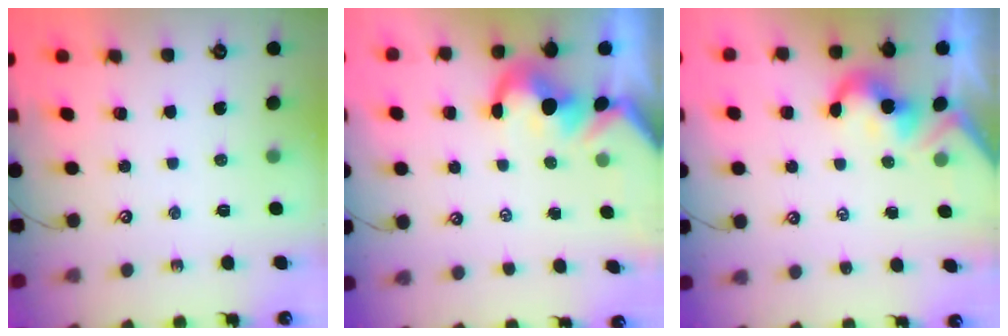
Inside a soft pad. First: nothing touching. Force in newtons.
{"total": 3.1, "press": 2.9, "slide": 1.0}
{"total": 2.0, "press": 1.9, "slide": 0.5}